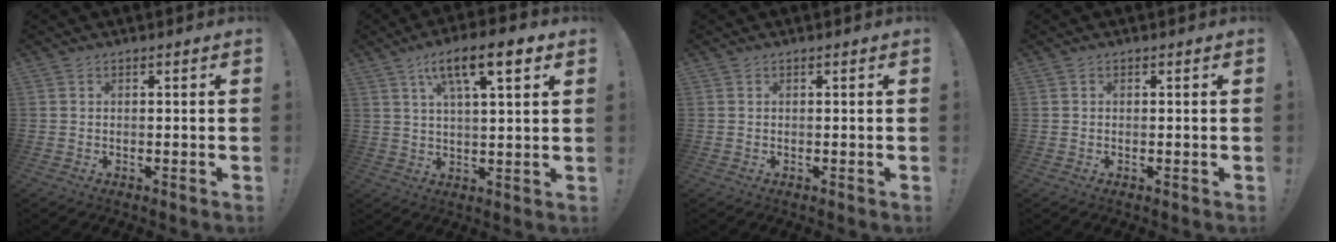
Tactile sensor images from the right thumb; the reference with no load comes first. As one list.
[{"total": 12.0, "force": [6.0, 3.0, 9.9], "torque": [-0.159, -0.018, 0.095]}, {"total": 0.0}, {"total": 0.0}]